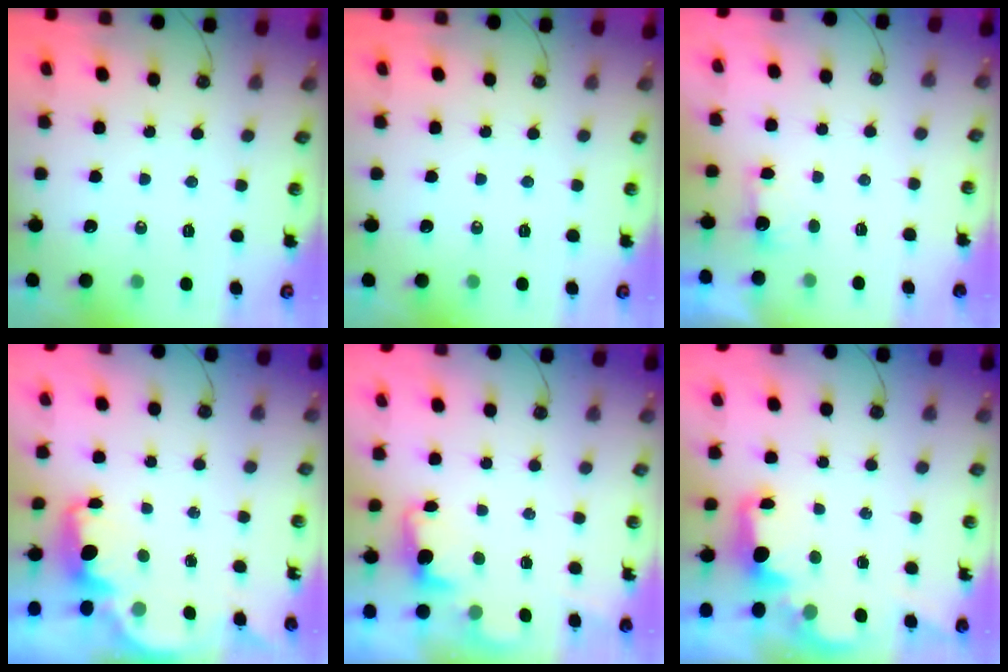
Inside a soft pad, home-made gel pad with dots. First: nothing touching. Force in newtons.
{"total": 0.0}
{"total": 1.6, "press": 1.4, "slide": 0.9}
{"total": 1.8, "press": 1.6, "slide": 0.7}
{"total": 1.3, "press": 1.0, "slide": 0.9}
{"total": 2.2, "press": 2.1, "slide": 0.8}